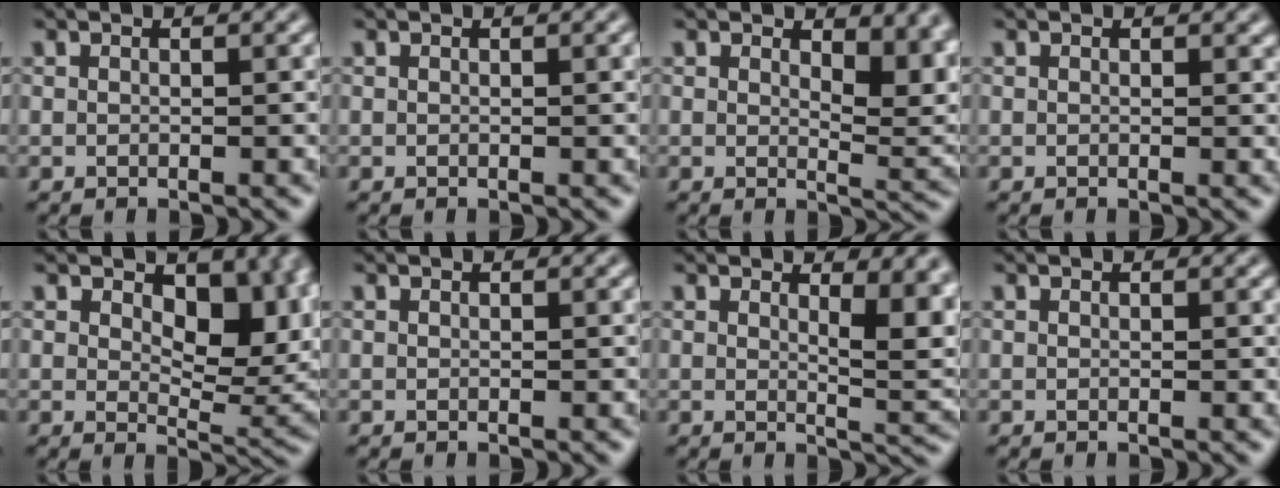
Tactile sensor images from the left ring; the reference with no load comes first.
{"total": 0.7, "force": [0.2, 0.1, 0.6], "torque": [-0.007, 0.002, 0.002]}
{"total": 5.0, "force": [2.1, 2.4, 3.8], "torque": [-0.041, -0.009, 0.033]}
{"total": 0.5, "force": [0.2, 0.3, 0.3], "torque": [-0.003, -0.004, 0.002]}
{"total": 8.7, "force": [2.4, 4.8, 6.9], "torque": [-0.099, -0.011, 0.039]}
{"total": 0.0}
{"total": 5.9, "force": [1.9, 2.2, 5.2], "torque": [-0.054, -0.008, 0.034]}
{"total": 0.0}